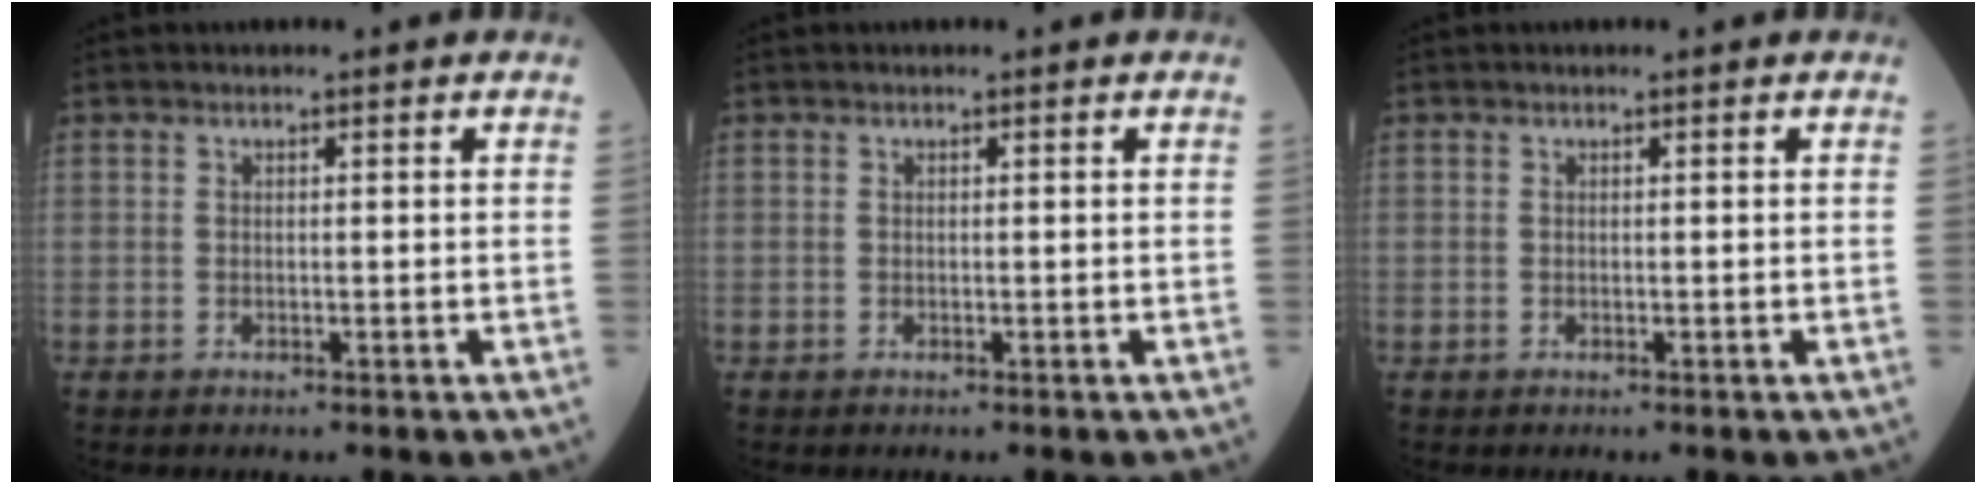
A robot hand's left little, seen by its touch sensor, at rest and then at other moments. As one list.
[{"total": 0.0}, {"total": 0.0}]